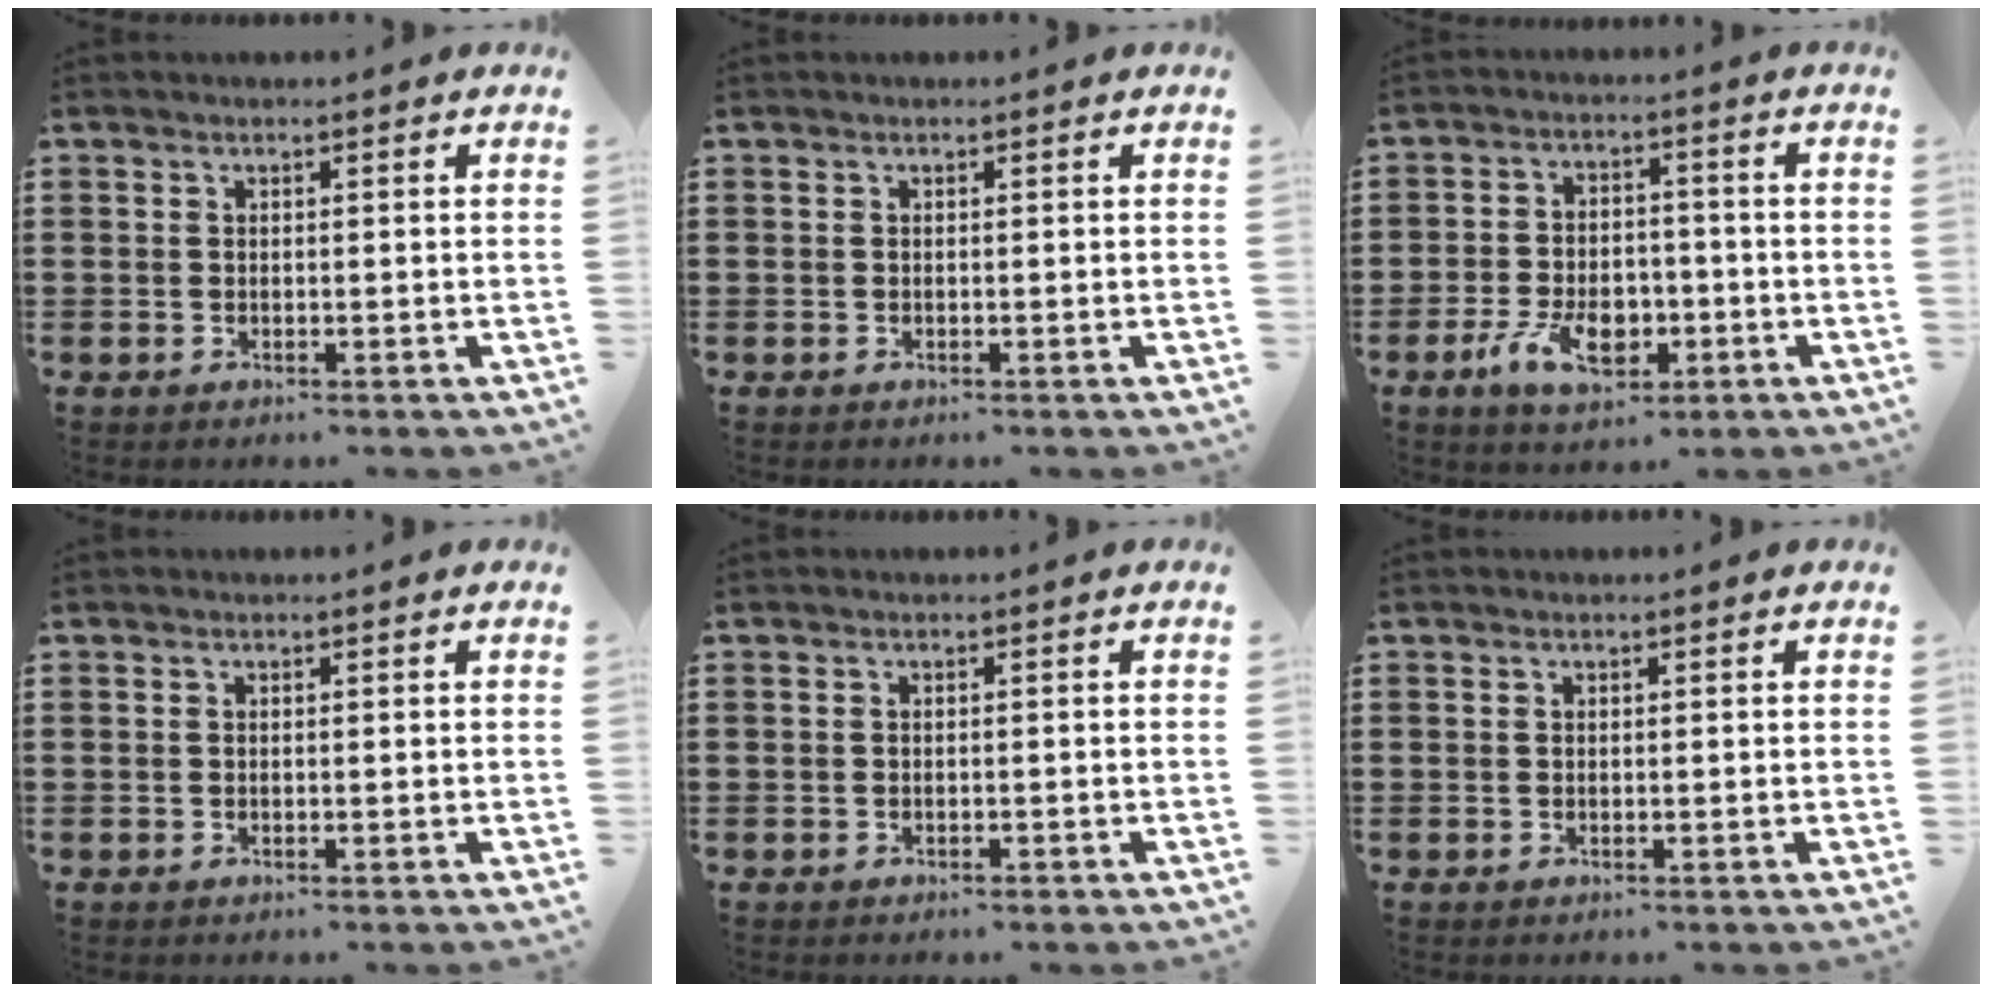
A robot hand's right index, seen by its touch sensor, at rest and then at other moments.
{"total": 0.0}
{"total": 7.9, "force": [-3.0, 4.8, 5.6], "torque": [-0.119, 0.007, -0.057]}
{"total": 0.0}
{"total": 0.5, "force": [-0.5, 0.0, 0.1], "torque": [-0.005, -0.004, -0.010]}
{"total": 0.0}